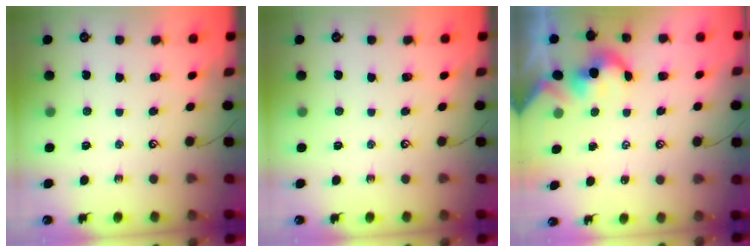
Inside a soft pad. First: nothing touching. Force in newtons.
{"total": 0.0}
{"total": 2.2, "press": 2.2, "slide": 0.4}